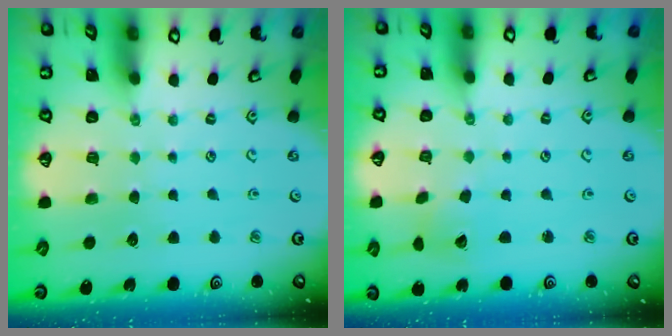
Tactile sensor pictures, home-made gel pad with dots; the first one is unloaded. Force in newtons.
{"total": 2.8, "press": 2.8, "slide": 0.4}